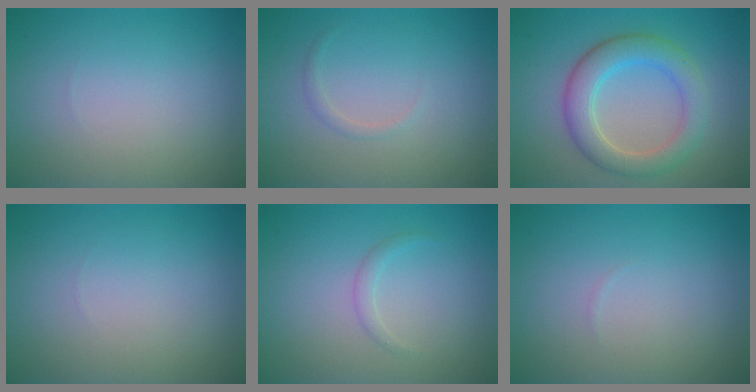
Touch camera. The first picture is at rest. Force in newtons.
{"total": 0.7, "press": 0.7, "slide": 0.1}
{"total": 4.9, "press": 4.8, "slide": 0.4}
{"total": 0.0}
{"total": 0.9, "press": 0.9, "slide": 0.0}
{"total": 0.0}